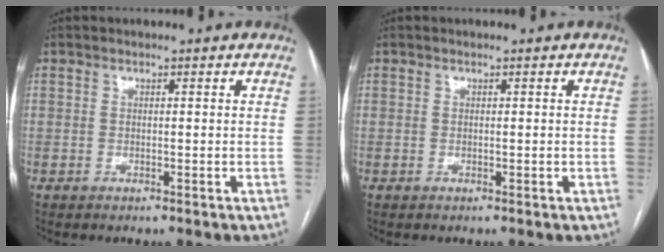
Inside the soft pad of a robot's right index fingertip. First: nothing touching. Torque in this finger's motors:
{"motor_torque": [0.00, 0.00, 0.00, 0.00]}